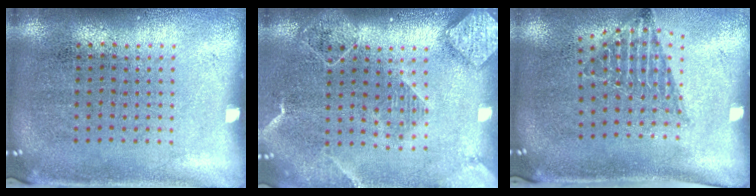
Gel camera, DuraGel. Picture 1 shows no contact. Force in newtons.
{"total": 2.3, "press": 1.9, "slide": 1.2}
{"total": 1.3, "press": 1.1, "slide": 0.7}